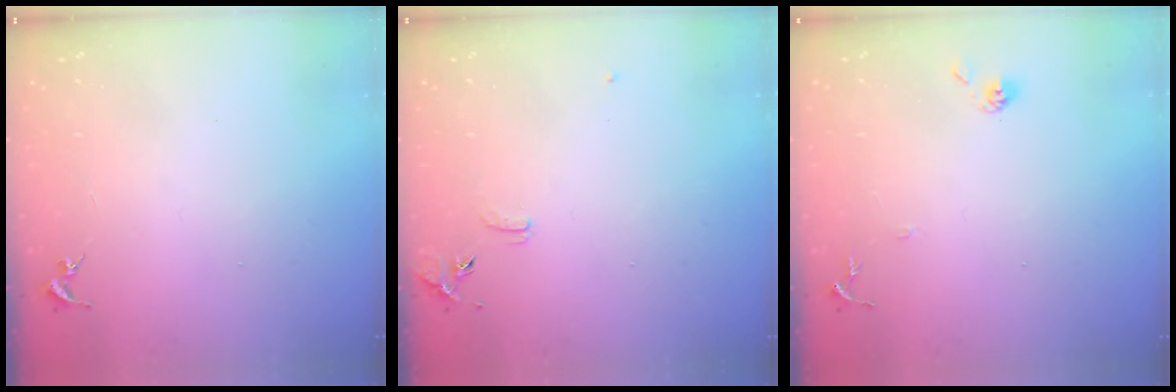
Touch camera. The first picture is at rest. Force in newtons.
{"total": 6.9, "press": 6.9, "slide": 0.6}
{"total": 6.4, "press": 6.4, "slide": 0.4}